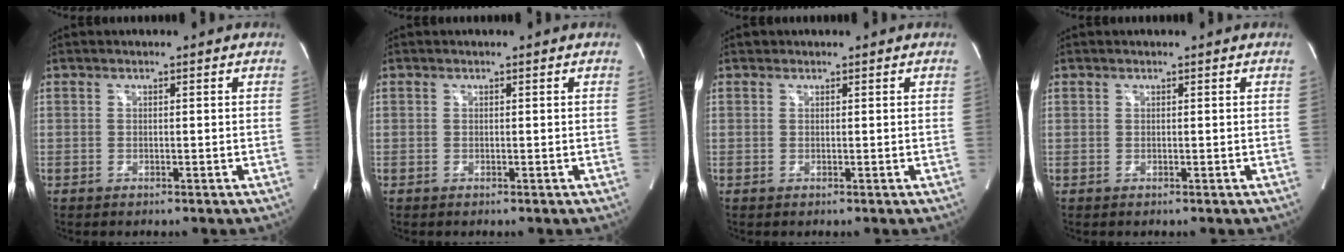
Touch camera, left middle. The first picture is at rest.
{"total": 0.0}
{"total": 0.5, "force": [0.4, 0.3, 0.0], "torque": [-0.003, 0.002, 0.008]}
{"total": 0.0}